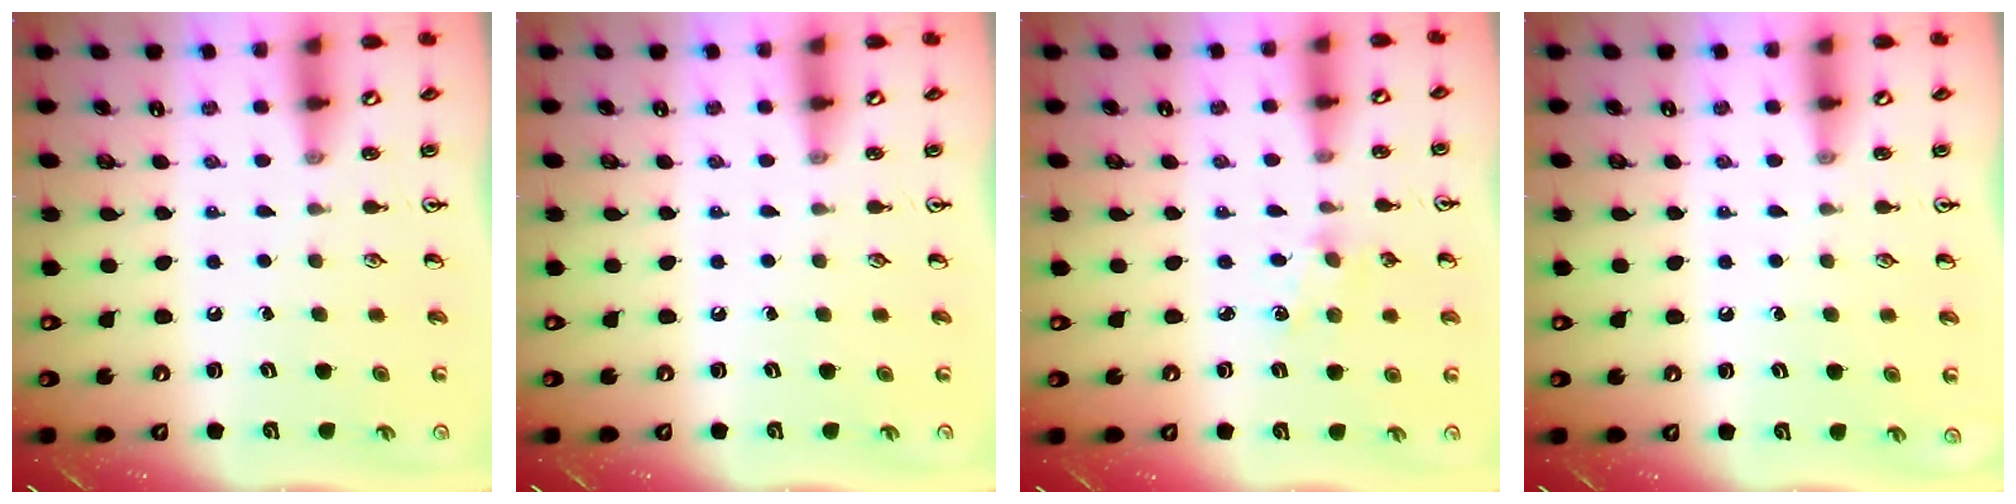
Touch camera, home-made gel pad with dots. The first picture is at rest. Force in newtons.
{"total": 0.0}
{"total": 3.3, "press": 3.3, "slide": 0.4}
{"total": 0.0}